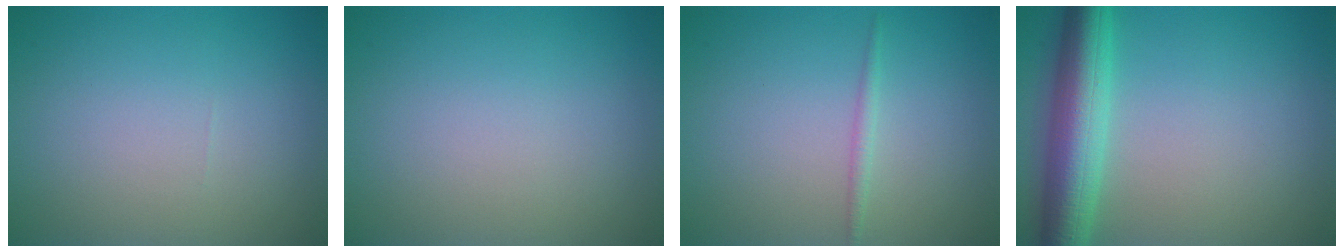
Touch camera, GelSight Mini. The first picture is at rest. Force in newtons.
{"total": 0.0}
{"total": 0.9, "press": 0.9, "slide": 0.1}
{"total": 6.6, "press": 6.6, "slide": 0.2}